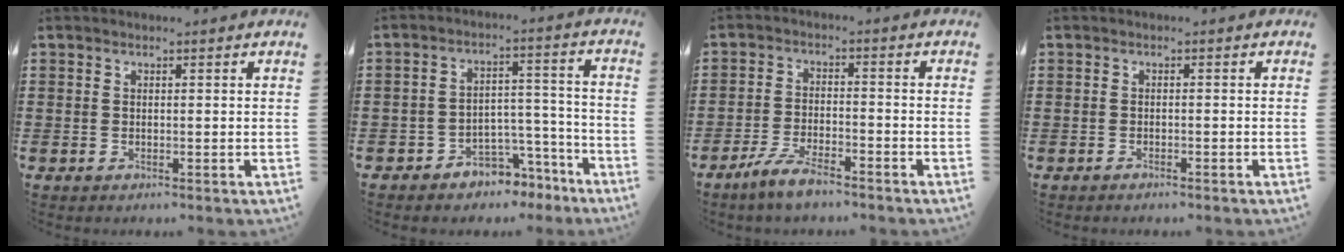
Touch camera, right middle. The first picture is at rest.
{"total": 4.7, "force": [-4.3, 1.9, 0.3], "torque": [-0.016, 0.011, -0.087]}
{"total": 5.2, "force": [-4.2, 1.0, 2.9], "torque": [-0.076, -0.006, -0.083]}
{"total": 0.9, "force": [-0.9, 0.0, 0.2], "torque": [-0.009, -0.003, -0.016]}